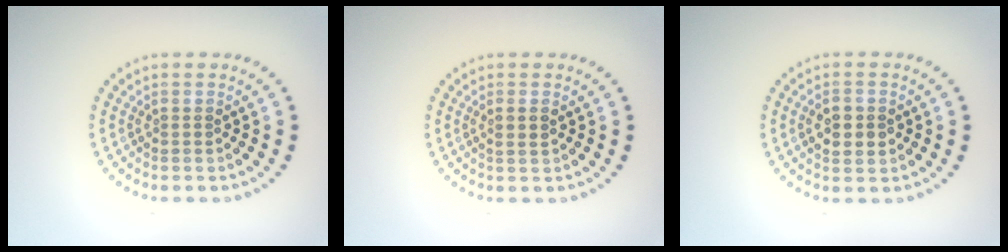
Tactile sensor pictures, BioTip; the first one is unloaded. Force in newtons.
{"total": 1.2, "press": 1.1, "slide": 0.4}
{"total": 2.4, "press": 2.4, "slide": 0.1}